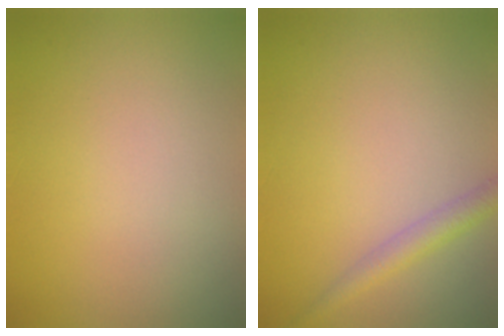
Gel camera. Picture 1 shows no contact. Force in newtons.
{"total": 2.1, "press": 2.1, "slide": 0.0}